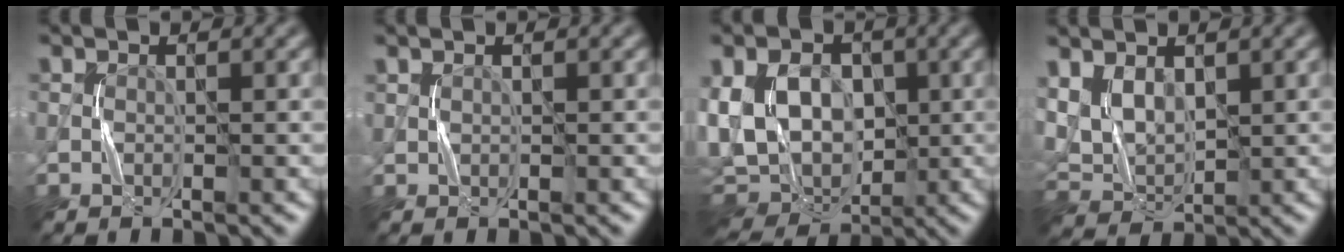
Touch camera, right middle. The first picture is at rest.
{"total": 0.7, "force": [0.3, -0.3, -0.5], "torque": [0.017, -0.001, 0.007]}
{"total": 10.5, "force": [0.5, 7.7, 7.1], "torque": [-0.137, -0.005, 0.006]}
{"total": 3.2, "force": [1.7, 2.0, 1.9], "torque": [-0.044, -0.004, 0.040]}